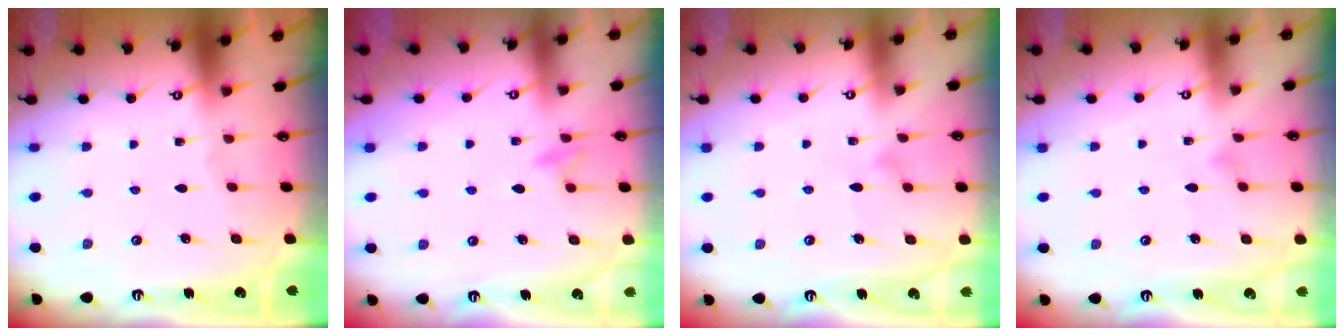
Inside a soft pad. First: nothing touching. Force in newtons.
{"total": 7.9, "press": 7.9, "slide": 0.8}
{"total": 9.1, "press": 9.1, "slide": 0.3}
{"total": 3.9, "press": 3.8, "slide": 0.2}